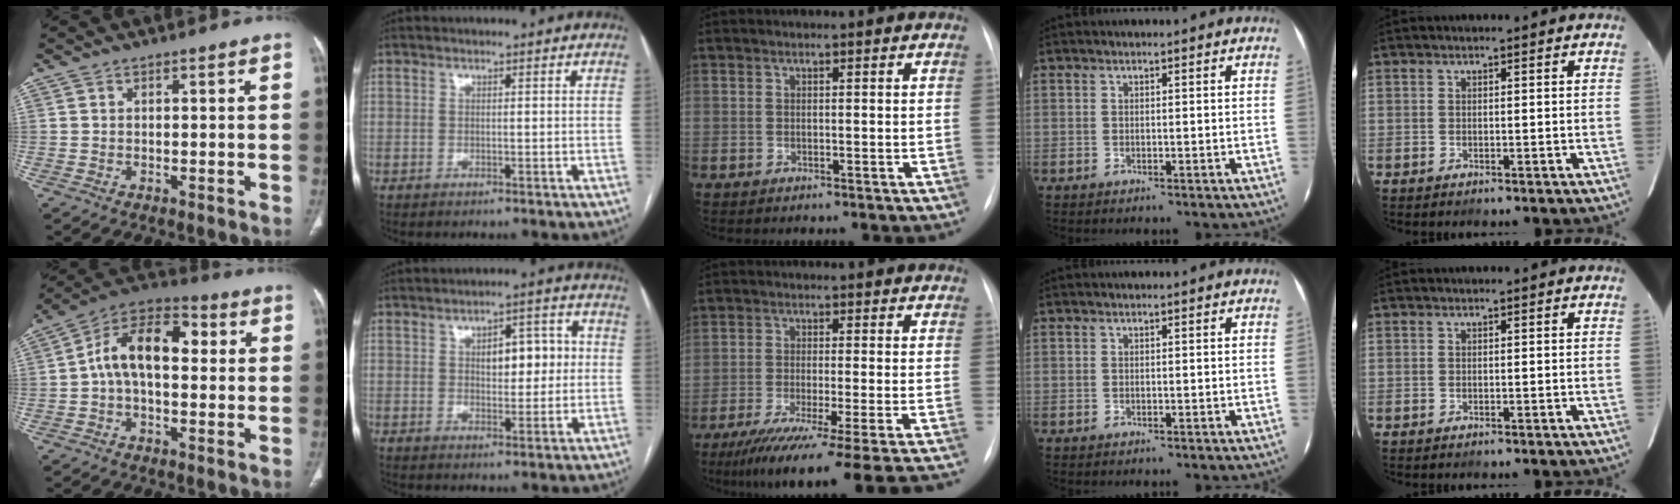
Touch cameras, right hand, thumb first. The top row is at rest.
{"thumb": {"total": 13.6, "force": [1.2, 7.9, 11.0], "torque": [-0.170, 0.042, 0.007]}, "index": {"total": 6.9, "force": [1.0, 3.2, 6.0], "torque": [-0.077, 0.022, 0.017]}, "middle": {"total": 19.0, "force": [-15.8, -2.0, 10.4], "torque": [-0.113, -0.065, -0.235]}}